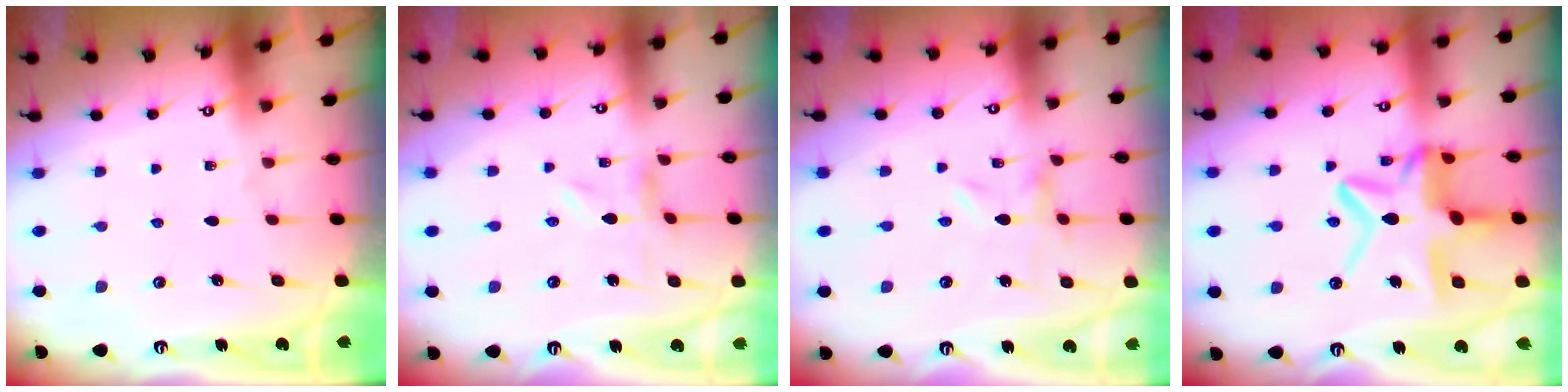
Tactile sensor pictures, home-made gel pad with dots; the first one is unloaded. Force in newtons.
{"total": 0.0}
{"total": 0.0}
{"total": 15.8, "press": 15.7, "slide": 1.3}